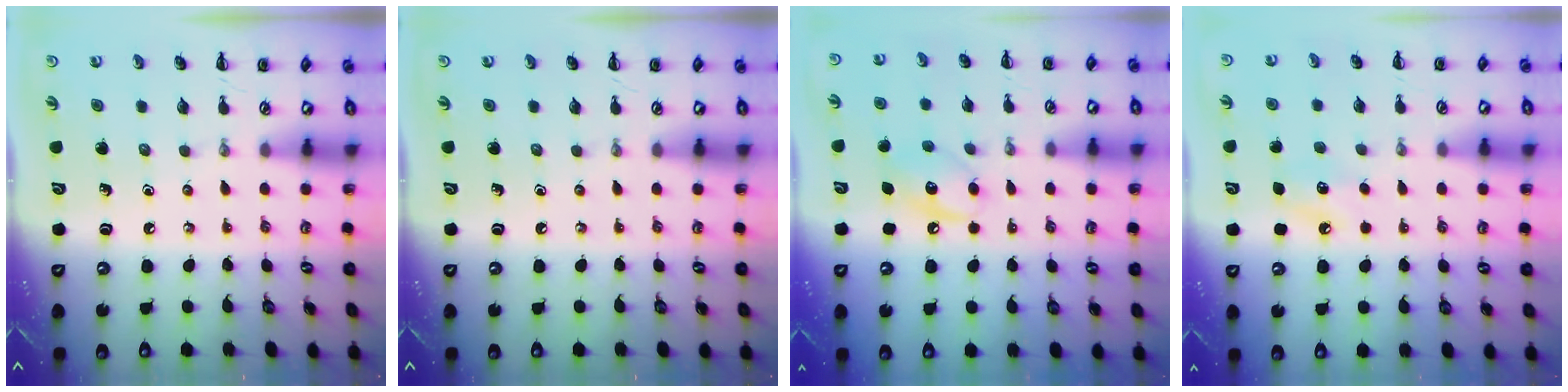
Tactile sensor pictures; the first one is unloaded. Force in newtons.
{"total": 0.0}
{"total": 9.2, "press": 9.2, "slide": 1.0}
{"total": 6.9, "press": 6.7, "slide": 1.6}